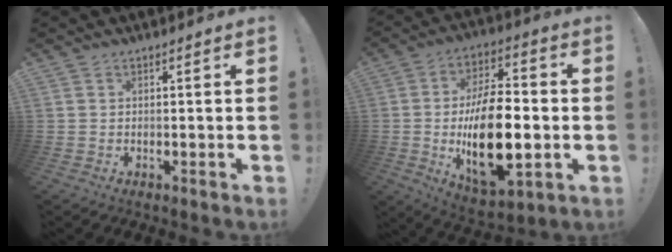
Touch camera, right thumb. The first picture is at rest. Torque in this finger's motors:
{"motor_torque": [1.85, 3.17, 2.36, -0.41, 0.68]}